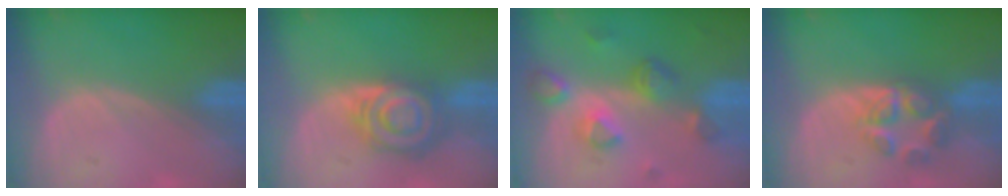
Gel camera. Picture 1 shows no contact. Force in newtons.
{"total": 8.1, "press": 7.2, "slide": 3.9}
{"total": 7.8, "press": 7.0, "slide": 3.6}
{"total": 6.4, "press": 5.6, "slide": 3.1}